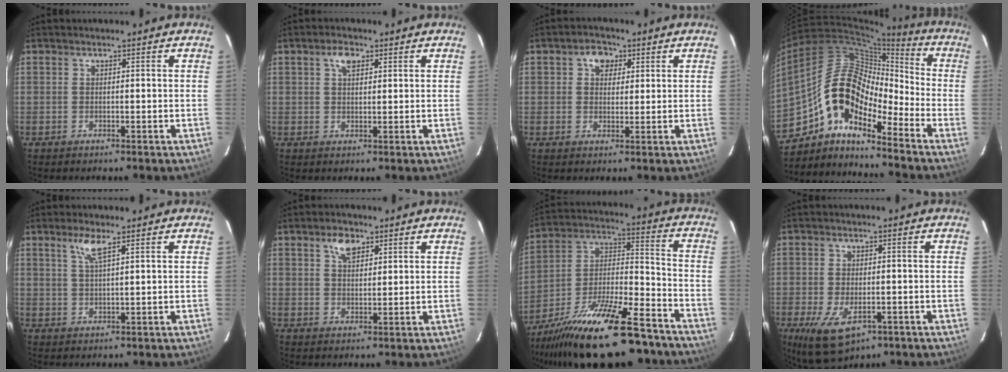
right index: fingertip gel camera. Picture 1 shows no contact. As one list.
[{"total": 3.1, "force": [1.5, 1.7, 2.0], "torque": [-0.036, 0.010, 0.025]}, {"total": 4.1, "force": [1.6, 3.4, 1.8], "torque": [-0.020, 0.013, 0.025]}, {"total": 13.7, "force": [-9.2, 5.7, 8.3], "torque": [-0.132, 0.016, -0.190]}, {"total": 3.5, "force": [2.2, 0.3, 2.7], "torque": [-0.055, 0.003, 0.044]}, {"total": 4.2, "force": [2.4, 2.3, 2.5], "torque": [-0.042, 0.008, 0.043]}, {"total": 25.6, "force": [-19.4, 6.7, 15.2], "torque": [-0.277, -0.023, -0.305]}, {"total": 8.9, "force": [-3.9, 4.6, 6.5], "torque": [-0.142, -0.029, -0.060]}]